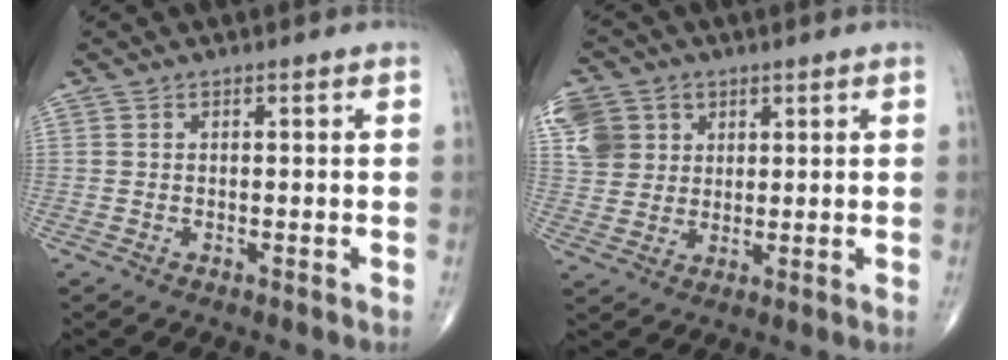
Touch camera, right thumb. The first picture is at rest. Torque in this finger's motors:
{"motor_torque": [-0.29, 0.46, 0.54, 0.49, 0.02]}